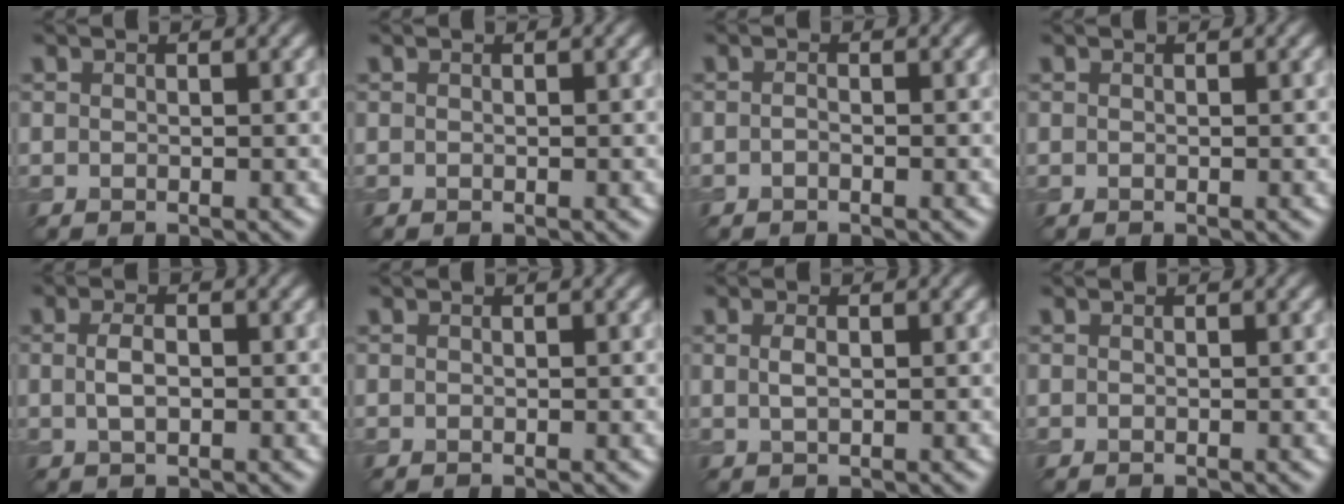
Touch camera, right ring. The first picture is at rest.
{"total": 0.0}
{"total": 0.5, "force": [-0.3, 0.2, 0.4], "torque": [-0.009, -0.001, -0.007]}
{"total": 0.0}
{"total": 1.9, "force": [0.0, 0.9, 1.6], "torque": [-0.036, -0.001, -0.001]}
{"total": 0.0}
{"total": 1.1, "force": [0.2, 0.5, 1.0], "torque": [-0.022, 0.000, 0.005]}
{"total": 0.0}